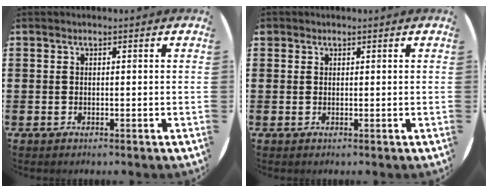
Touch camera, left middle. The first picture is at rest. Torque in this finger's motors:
{"motor_torque": [0.90, -1.09, 0.02, 0.02]}